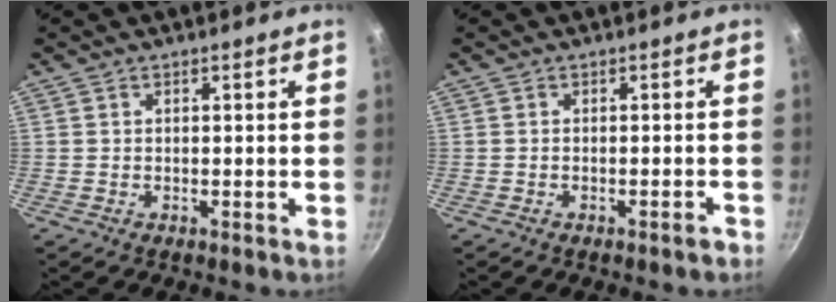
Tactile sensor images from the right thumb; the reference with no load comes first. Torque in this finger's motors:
{"motor_torque": [-0.39, -0.05, -0.06, 0.55, 0.01]}